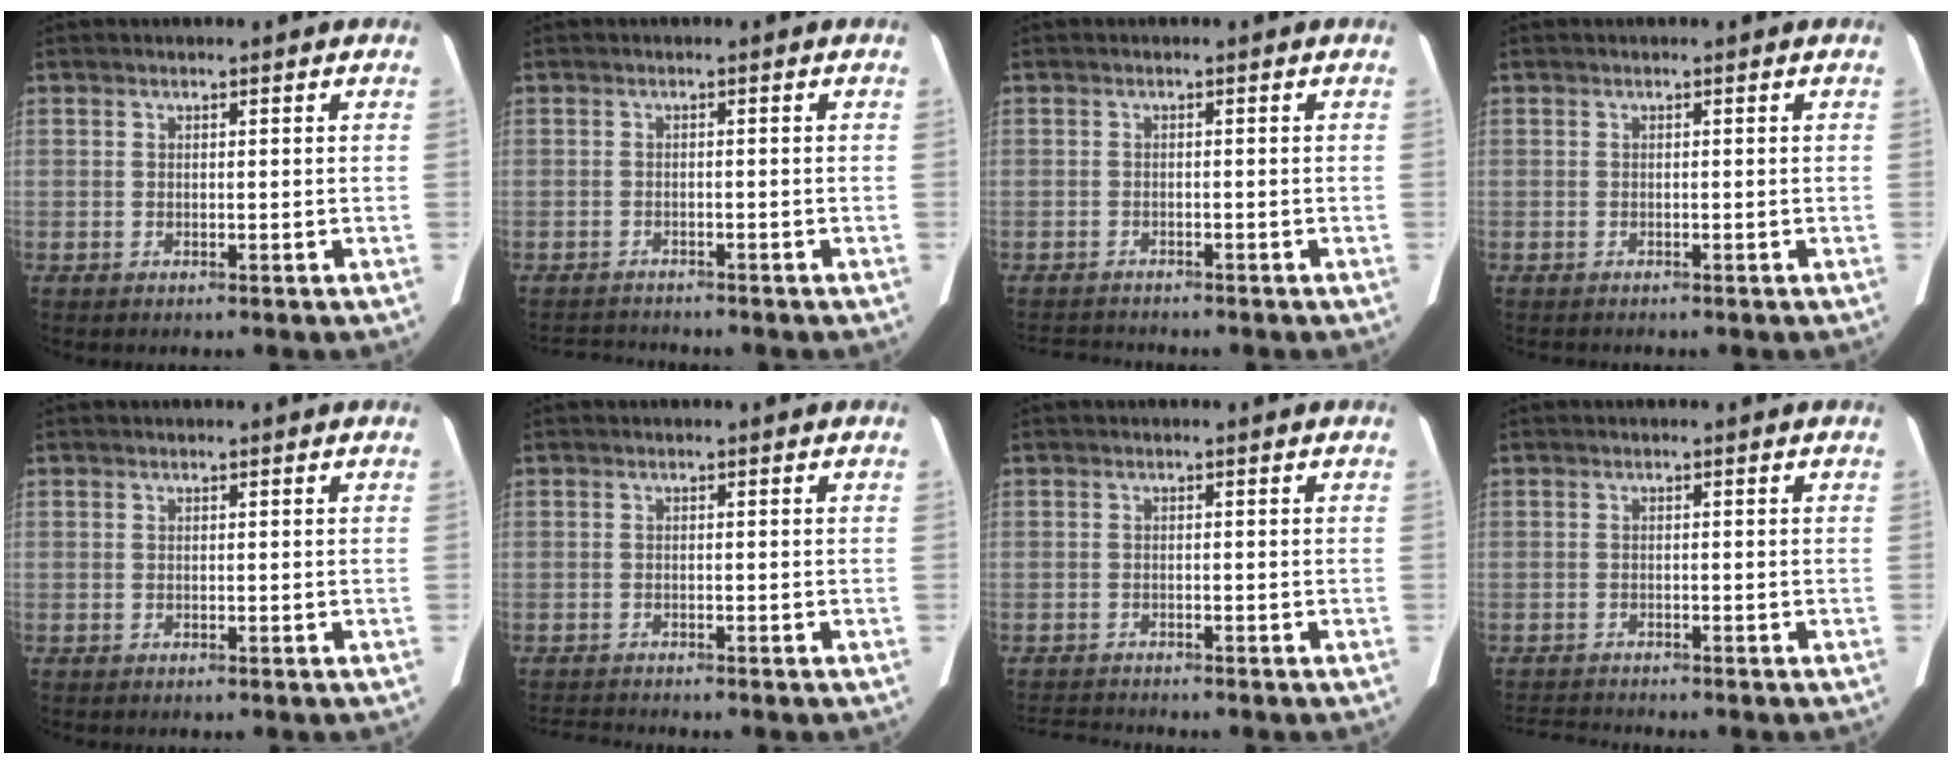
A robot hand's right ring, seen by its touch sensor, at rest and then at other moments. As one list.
[{"total": 4.1, "force": [-4.1, 0.3, 0.6], "torque": [-0.012, -0.011, -0.062]}, {"total": 4.0, "force": [-3.9, 0.6, 0.8], "torque": [-0.015, -0.009, -0.059]}, {"total": 0.7, "force": [-0.6, 0.2, 0.1], "torque": [-0.009, -0.002, -0.010]}, {"total": 0.0}, {"total": 2.0, "force": [-2.0, -0.3, 0.1], "torque": [-0.007, -0.013, -0.034]}, {"total": 2.9, "force": [-2.8, -0.4, 0.2], "torque": [-0.008, -0.017, -0.048]}, {"total": 2.9, "force": [-2.9, -0.3, 0.2], "torque": [-0.009, -0.017, -0.048]}]